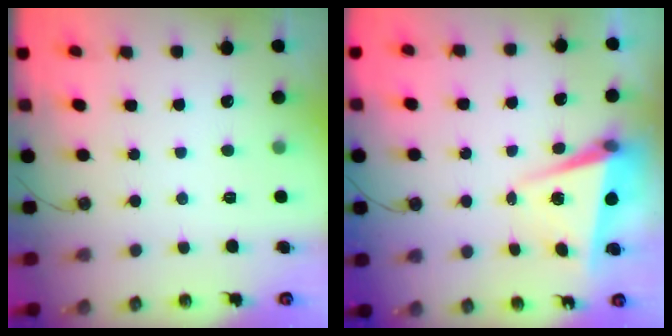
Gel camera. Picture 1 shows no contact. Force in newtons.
{"total": 5.1, "press": 5.0, "slide": 1.4}